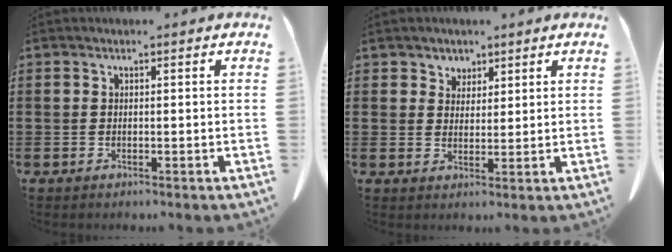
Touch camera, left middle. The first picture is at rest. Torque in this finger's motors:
{"motor_torque": [0.15, 0.04, -0.04, 0.00]}